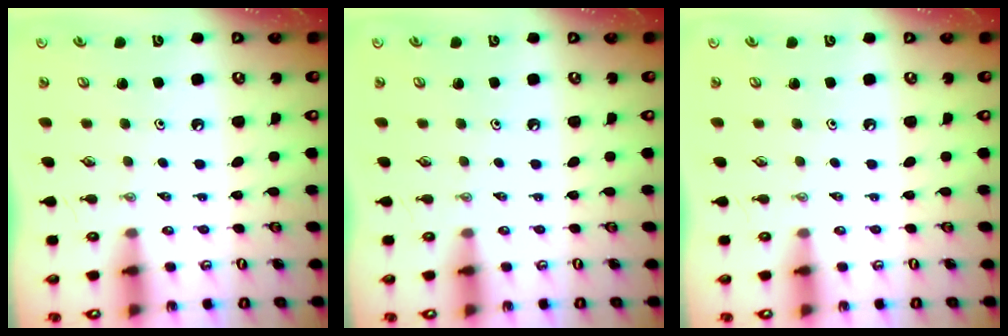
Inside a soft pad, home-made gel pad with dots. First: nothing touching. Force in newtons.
{"total": 0.0}
{"total": 0.0}